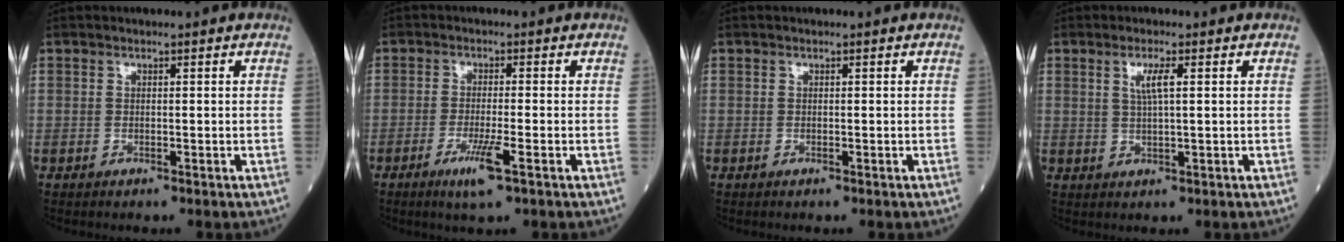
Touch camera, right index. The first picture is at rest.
{"total": 4.6, "force": [-2.3, -0.1, 4.0], "torque": [-0.076, -0.012, -0.043]}
{"total": 0.0}
{"total": 3.0, "force": [1.0, 0.1, 2.8], "torque": [-0.057, 0.001, 0.019]}